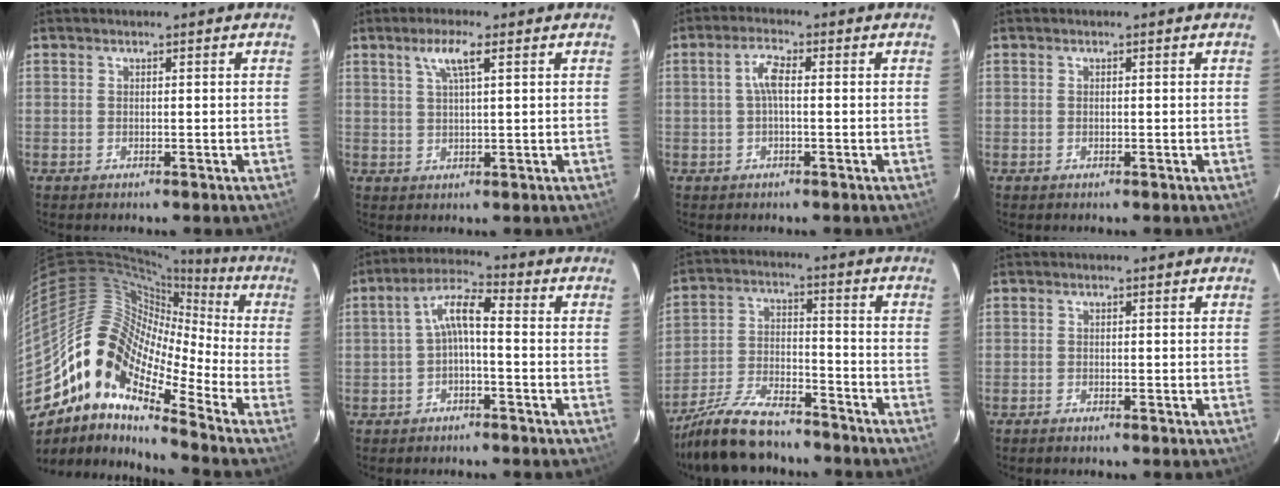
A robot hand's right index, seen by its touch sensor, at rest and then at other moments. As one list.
[{"total": 4.3, "force": [2.1, 0.4, 3.7], "torque": [-0.071, 0.006, 0.039]}, {"total": 3.4, "force": [0.0, 1.0, 3.3], "torque": [-0.067, 0.009, 0.001]}, {"total": 0.0}, {"total": 15.2, "force": [-8.5, 6.5, 10.8], "torque": [-0.170, 0.006, -0.181]}, {"total": 5.5, "force": [-1.3, 1.4, 5.1], "torque": [-0.113, 0.020, -0.024]}, {"total": 16.4, "force": [-13.7, 4.8, 7.8], "torque": [-0.172, -0.020, -0.240]}, {"total": 1.0, "force": [-0.9, 0.2, 0.3], "torque": [-0.011, -0.001, -0.018]}]